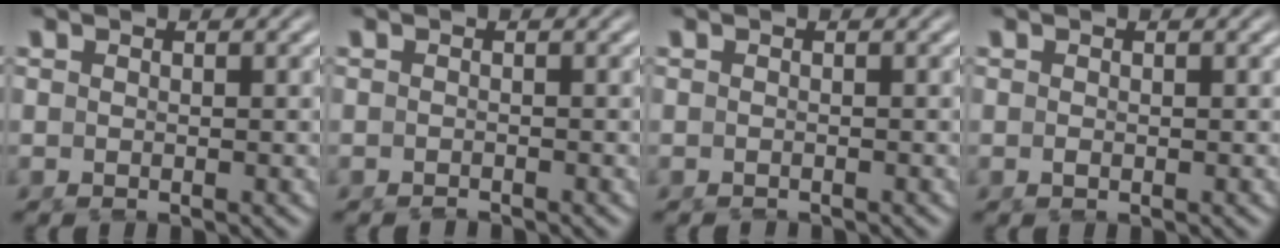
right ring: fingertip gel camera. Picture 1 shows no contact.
{"total": 0.8, "force": [-0.7, -0.2, -0.2], "torque": [0.003, 0.000, -0.016]}
{"total": 0.7, "force": [-0.7, -0.1, -0.1], "torque": [-0.001, 0.000, -0.013]}
{"total": 0.0}